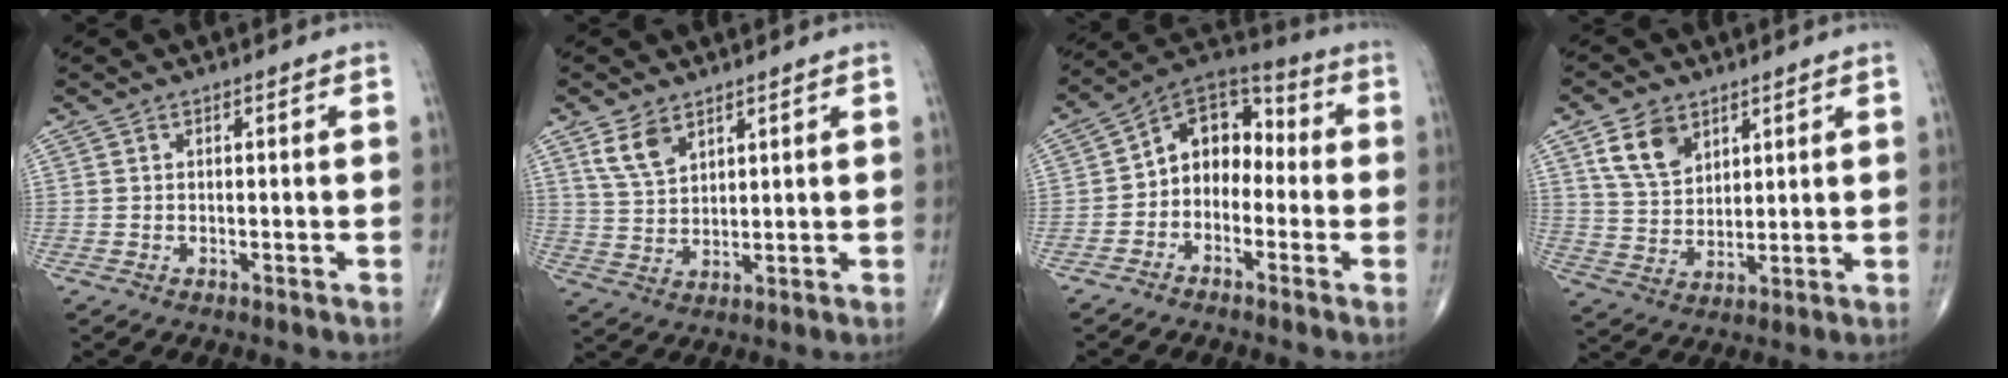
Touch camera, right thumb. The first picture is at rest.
{"total": 6.0, "force": [3.7, 3.3, 3.4], "torque": [-0.057, -0.017, 0.081]}
{"total": 10.6, "force": [-1.7, 8.0, 6.7], "torque": [-0.067, 0.053, -0.050]}
{"total": 8.7, "force": [4.7, 5.8, 4.7], "torque": [-0.068, -0.023, 0.094]}